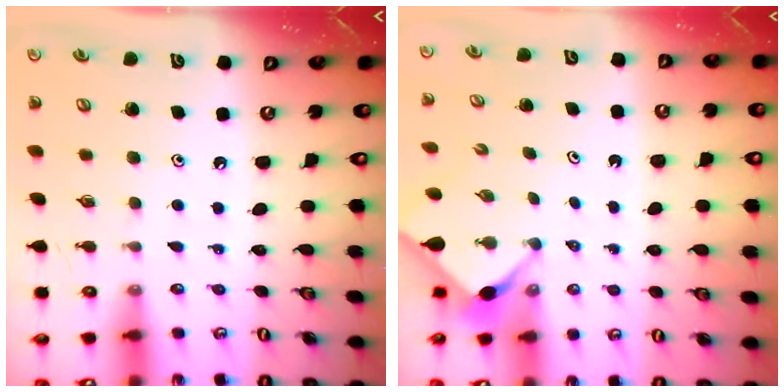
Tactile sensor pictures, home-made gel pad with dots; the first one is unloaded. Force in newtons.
{"total": 2.5, "press": 2.5, "slide": 0.3}